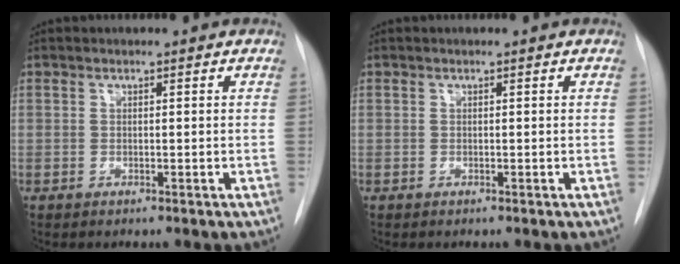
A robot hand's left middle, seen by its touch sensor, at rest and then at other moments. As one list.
[{"total": 0.0}]